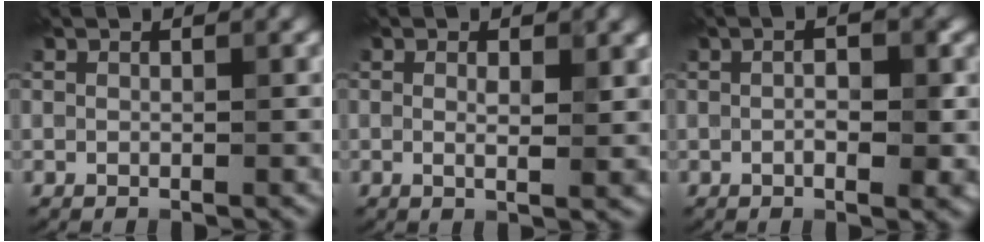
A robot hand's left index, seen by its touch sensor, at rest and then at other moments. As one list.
[{"total": 1.9, "force": [0.5, 0.6, 1.8], "torque": [-0.027, -0.005, 0.007]}, {"total": 3.1, "force": [0.1, 1.1, 2.9], "torque": [-0.022, -0.007, -0.009]}]